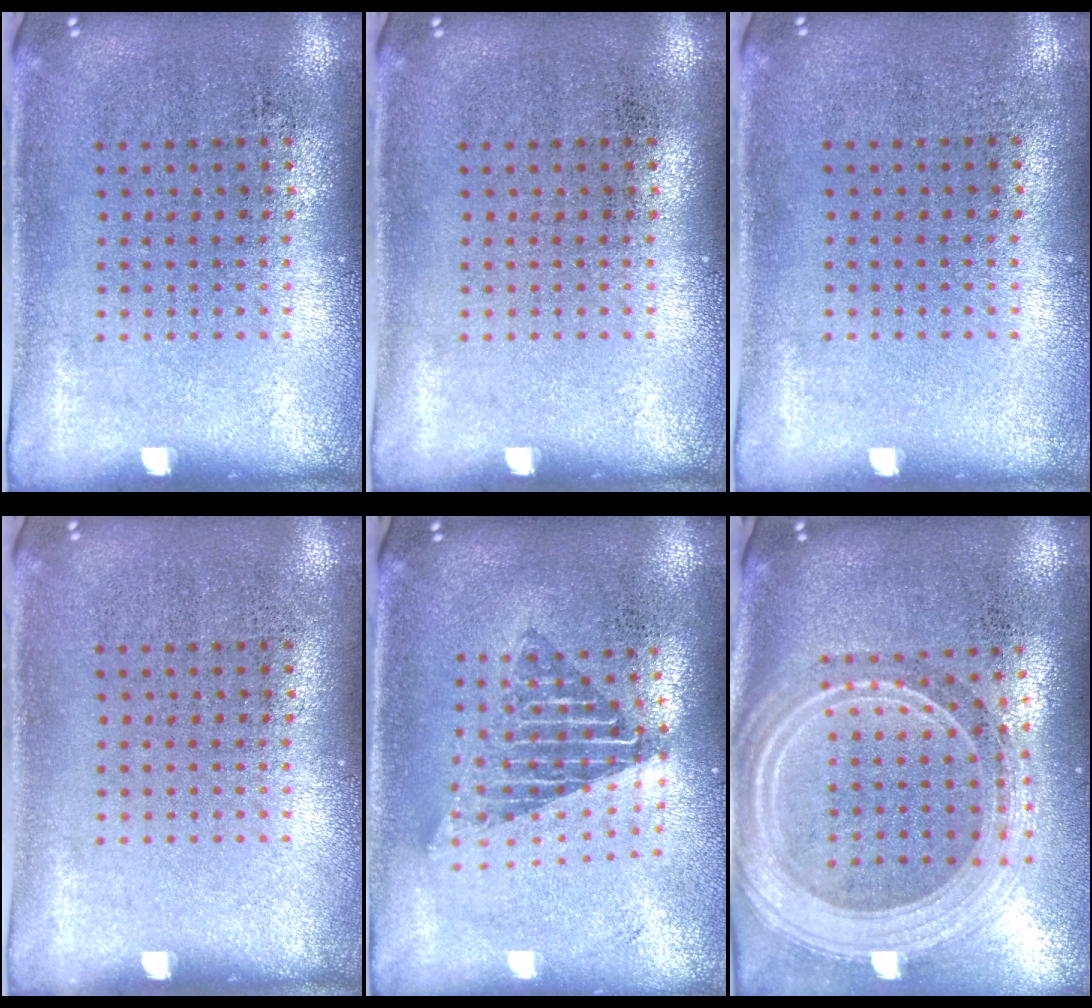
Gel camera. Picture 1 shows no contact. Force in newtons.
{"total": 0.0}
{"total": 0.0}
{"total": 0.0}
{"total": 1.6, "press": 1.3, "slide": 0.9}
{"total": 2.7, "press": 2.2, "slide": 1.6}